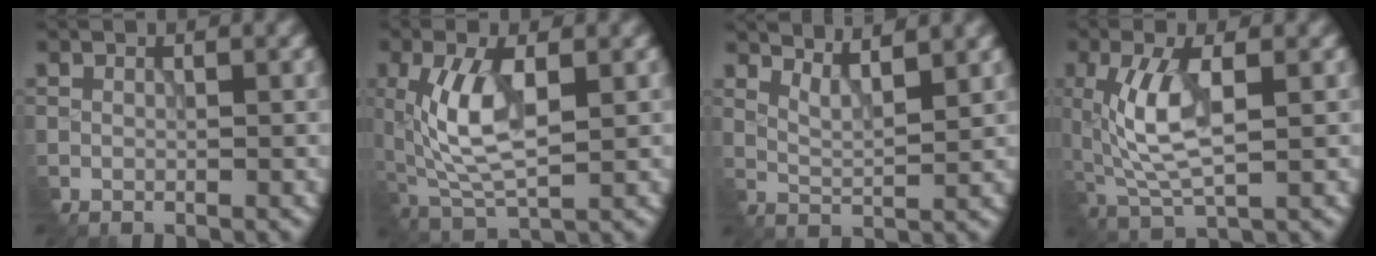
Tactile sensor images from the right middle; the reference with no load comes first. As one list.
[{"total": 6.7, "force": [0.3, 2.9, 6.0], "torque": [-0.131, 0.000, 0.010]}, {"total": 2.8, "force": [2.1, 0.6, 1.7], "torque": [-0.032, -0.003, 0.046]}, {"total": 6.1, "force": [0.2, 2.5, 5.6], "torque": [-0.127, -0.002, 0.010]}]